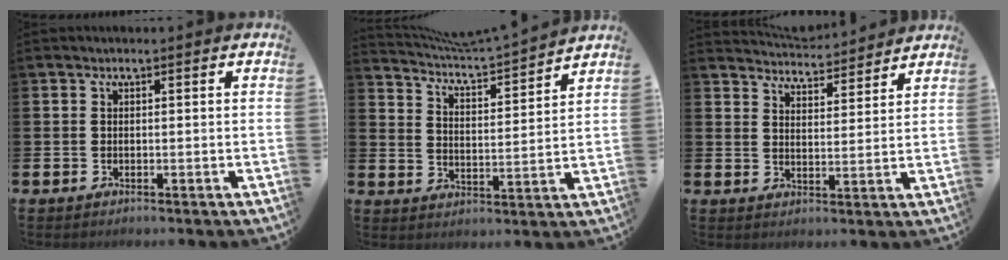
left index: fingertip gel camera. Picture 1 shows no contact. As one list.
[{"total": 5.7, "force": [5.6, -0.2, 0.5], "torque": [-0.038, -0.053, 0.096]}, {"total": 4.7, "force": [4.7, 0.1, -0.2], "torque": [-0.006, -0.040, 0.083]}]